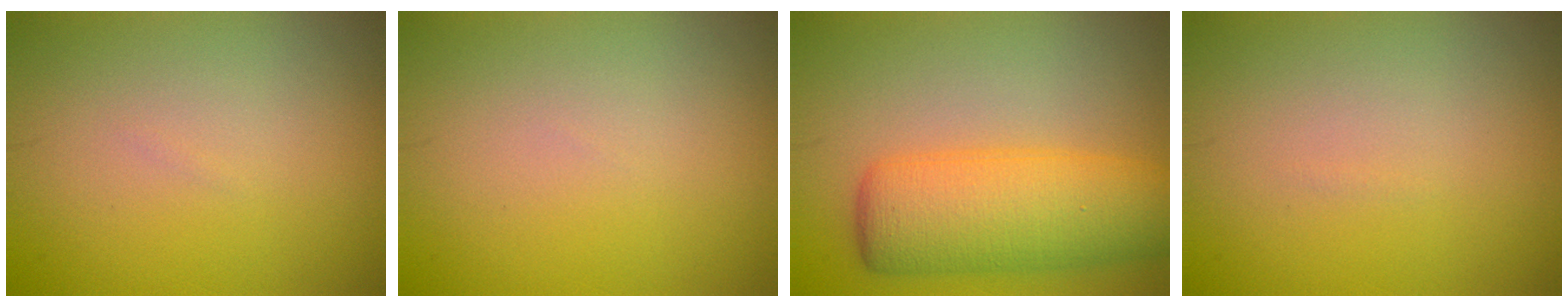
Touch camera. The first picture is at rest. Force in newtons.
{"total": 0.0}
{"total": 7.9, "press": 7.9, "slide": 0.2}
{"total": 0.0}